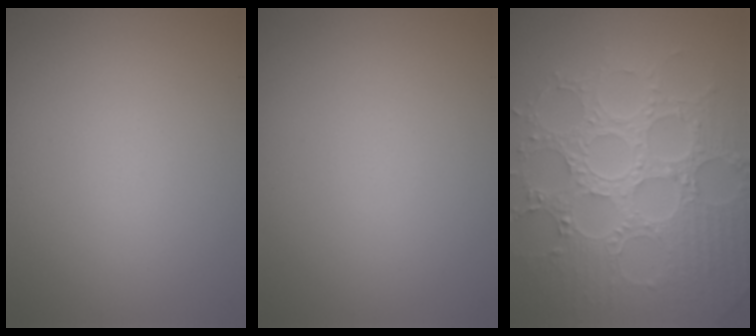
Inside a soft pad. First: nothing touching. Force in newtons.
{"total": 0.0}
{"total": 8.8, "press": 6.6, "slide": 5.9}